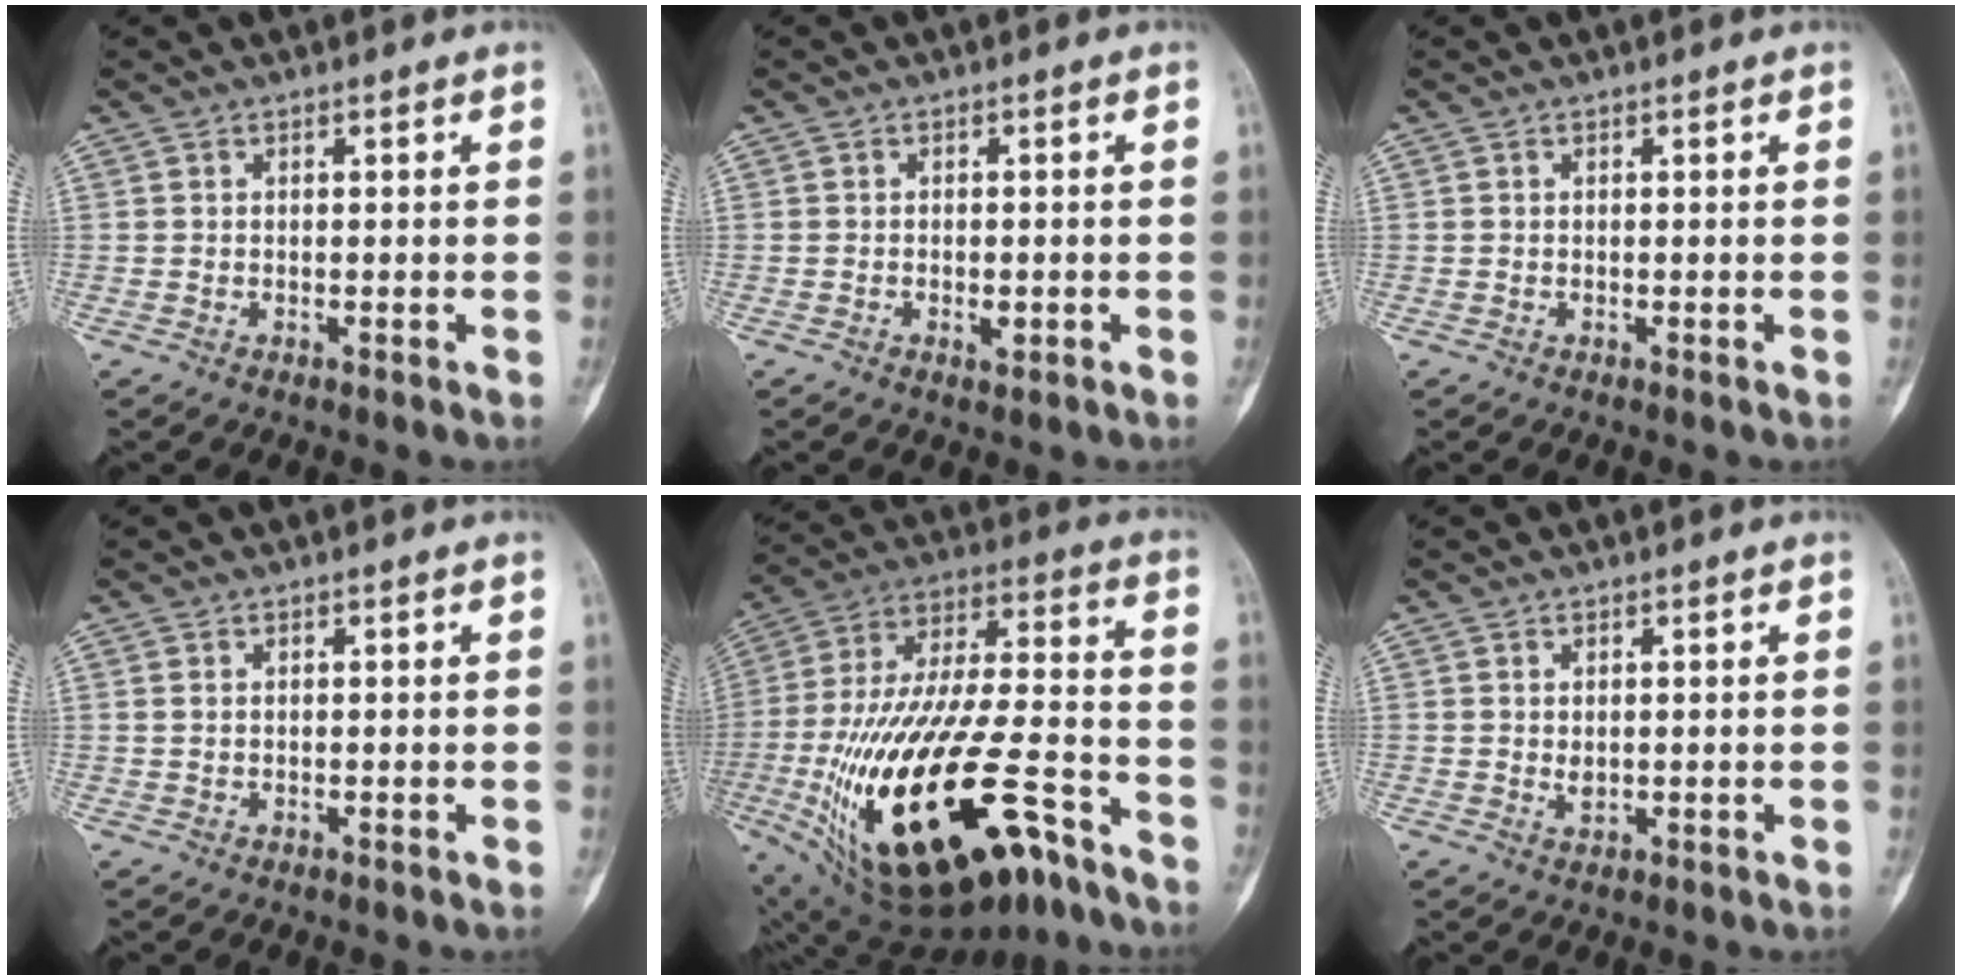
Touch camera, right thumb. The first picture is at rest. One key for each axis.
{"total": 2.0, "fx": -0.7, "fy": 1.0, "fz": 1.5, "tx": -0.025, "ty": 0.001, "tz": -0.009}
{"total": 0.0}
{"total": 0.9, "fx": 0.2, "fy": 0.6, "fz": 0.6, "tx": -0.011, "ty": 0.000, "tz": 0.004}
{"total": 33.7, "fx": -15.7, "fy": 13.6, "fz": 26.5, "tx": -0.513, "ty": 0.047, "tz": -0.250}
{"total": 1.7, "fx": 0.1, "fy": 1.2, "fz": 1.3, "tx": -0.015, "ty": -0.002, "tz": 0.005}